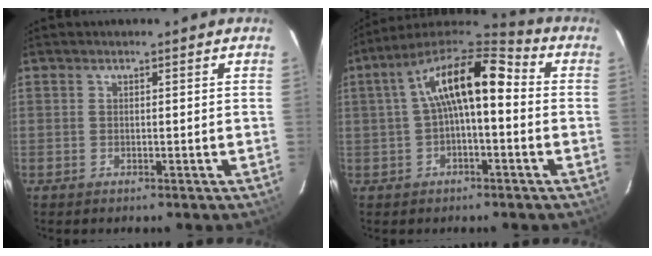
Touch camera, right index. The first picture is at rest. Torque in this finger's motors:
{"motor_torque": [1.00, -0.43, 0.98, 0.21]}